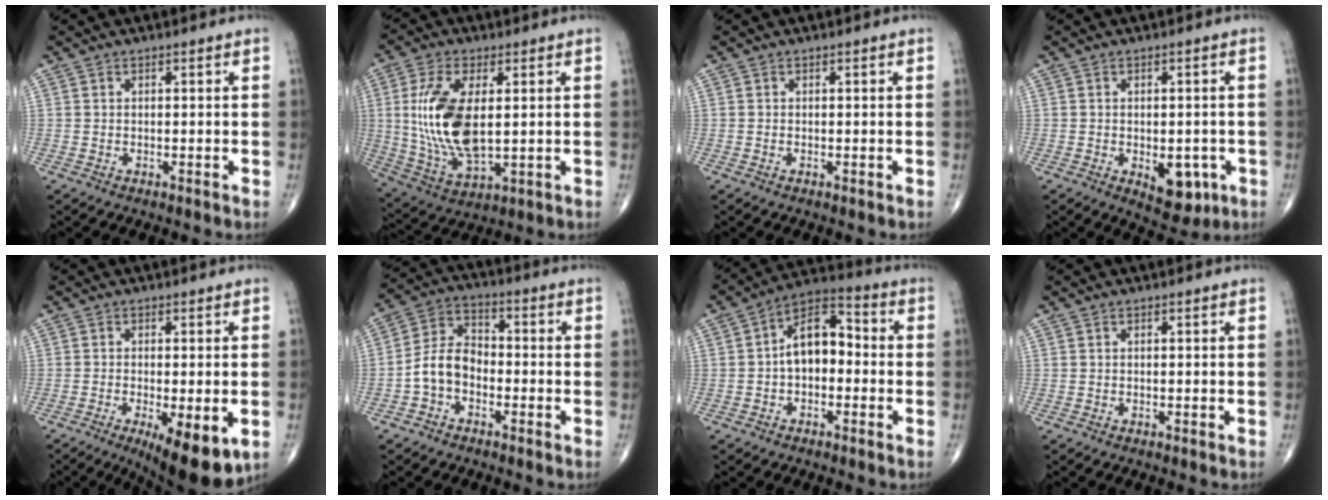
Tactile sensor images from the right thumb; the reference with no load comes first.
{"total": 15.5, "force": [1.6, 7.3, 13.6], "torque": [-0.281, -0.015, 0.042]}
{"total": 0.0}
{"total": 7.3, "force": [-2.2, 4.0, 5.6], "torque": [-0.046, -0.001, -0.018]}
{"total": 11.5, "force": [-4.4, 3.8, 9.9], "torque": [-0.140, -0.018, -0.060]}
{"total": 7.8, "force": [-2.6, 5.4, 5.0], "torque": [-0.082, 0.037, -0.063]}
{"total": 10.0, "force": [-0.7, 6.2, 7.8], "torque": [-0.104, 0.039, -0.028]}
{"total": 0.0}